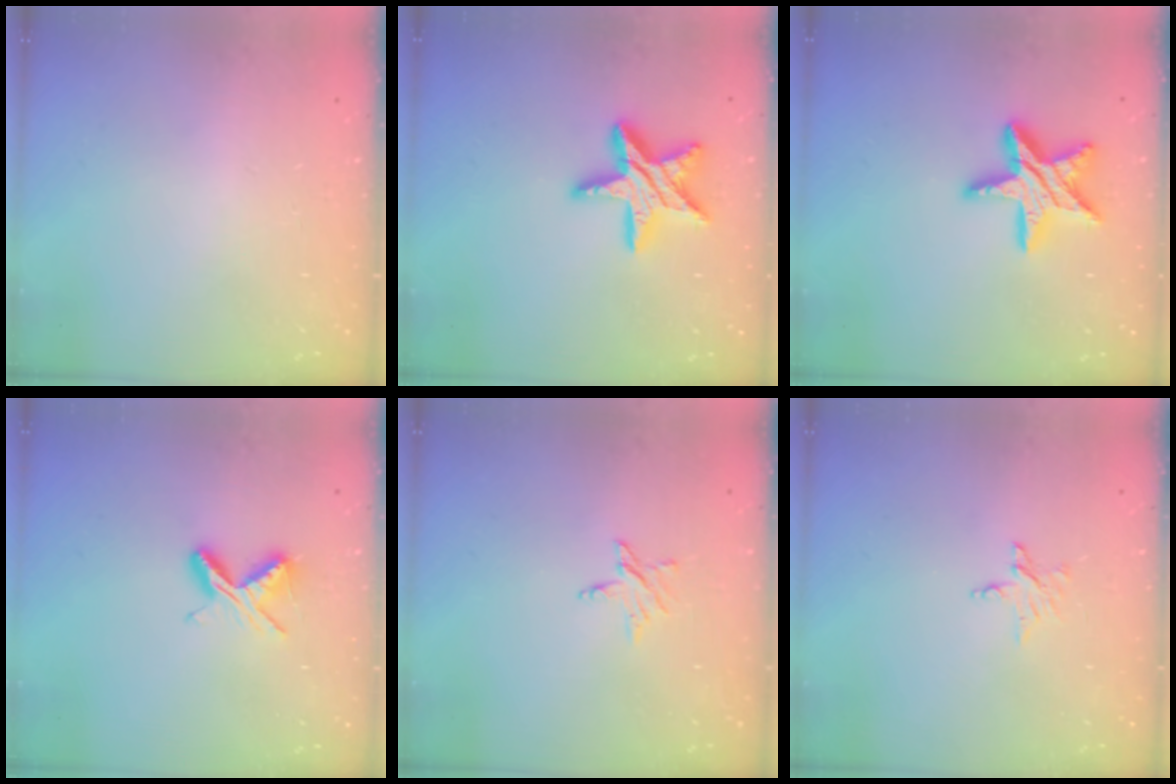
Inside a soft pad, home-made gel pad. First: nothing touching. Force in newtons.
{"total": 15.8, "press": 15.7, "slide": 1.4}
{"total": 15.8, "press": 15.7, "slide": 1.4}
{"total": 6.0, "press": 5.9, "slide": 0.9}
{"total": 3.7, "press": 3.7, "slide": 0.3}
{"total": 4.0, "press": 4.0, "slide": 0.3}